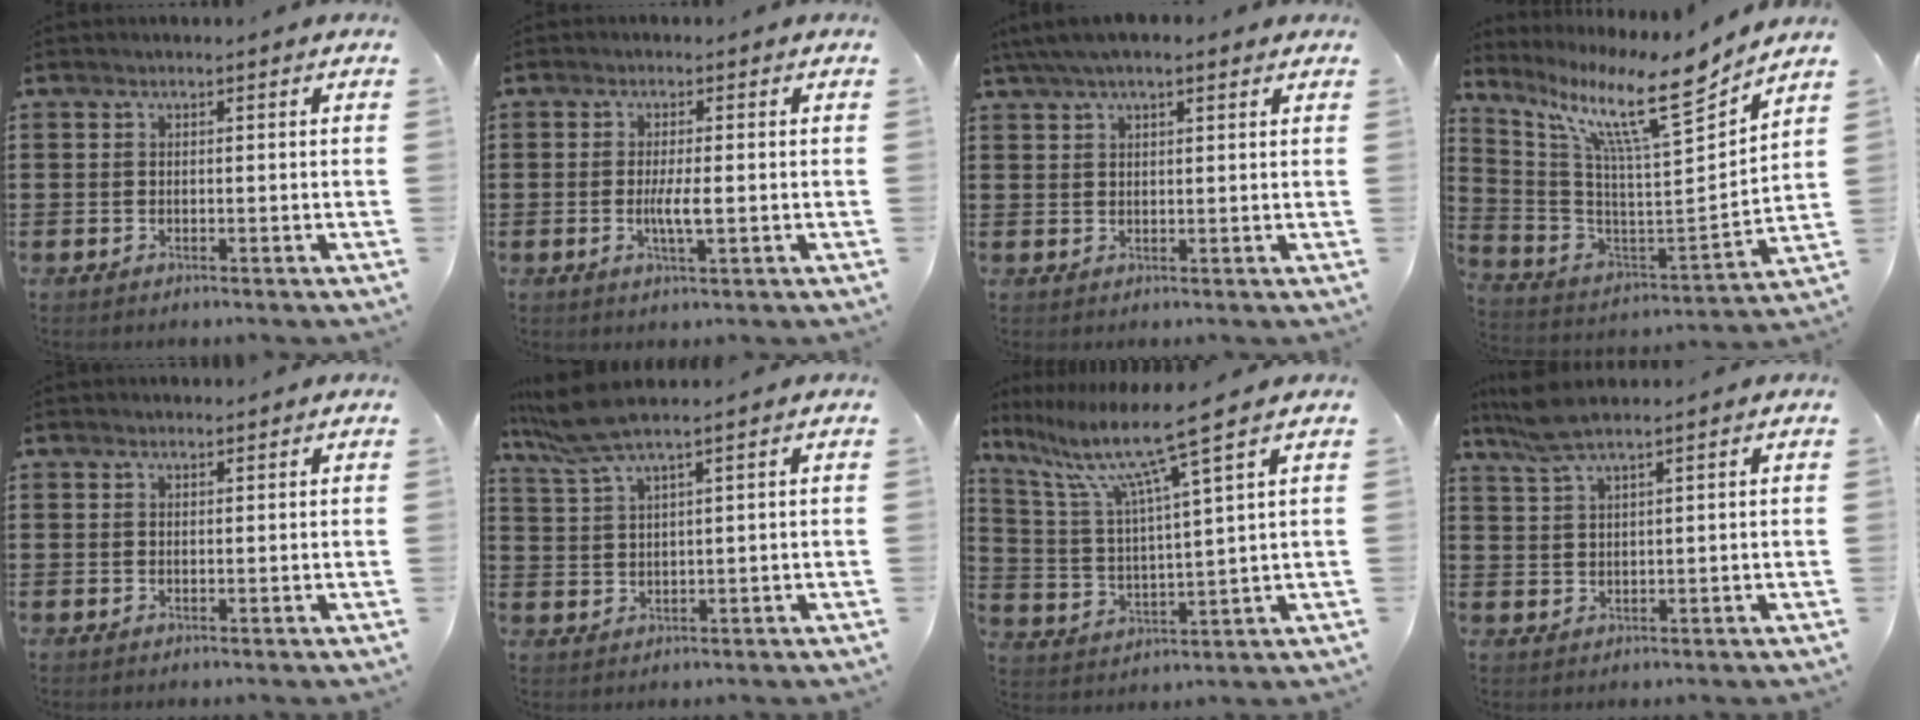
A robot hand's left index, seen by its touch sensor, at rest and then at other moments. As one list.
[{"total": 3.6, "force": [-0.4, 0.6, 3.5], "torque": [-0.068, -0.005, -0.010]}, {"total": 4.5, "force": [3.1, 1.3, 2.9], "torque": [-0.061, 0.005, 0.057]}, {"total": 13.2, "force": [9.5, 1.6, 9.0], "torque": [-0.201, -0.064, 0.149]}, {"total": 0.7, "force": [0.7, 0.1, 0.1], "torque": [-0.004, 0.001, 0.013]}, {"total": 5.5, "force": [4.0, 0.4, 3.8], "torque": [-0.094, -0.002, 0.070]}, {"total": 10.2, "force": [7.6, -0.4, 6.9], "torque": [-0.161, -0.038, 0.121]}, {"total": 4.6, "force": [3.4, 0.4, 3.0], "torque": [-0.066, 0.001, 0.062]}]